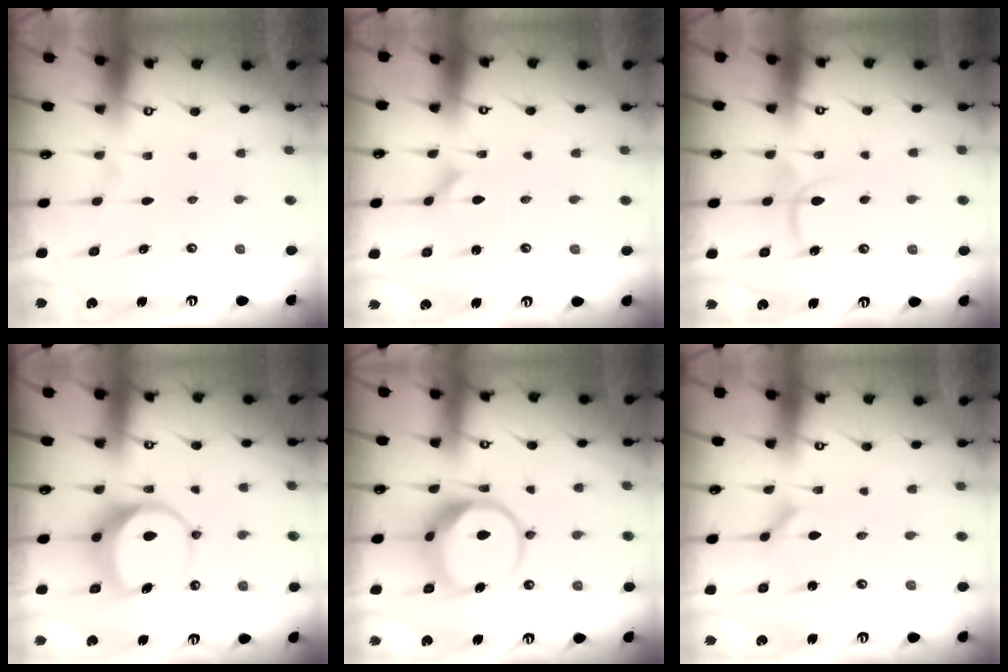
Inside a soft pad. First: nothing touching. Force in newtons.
{"total": 3.2, "press": 3.2, "slide": 0.3}
{"total": 5.7, "press": 5.7, "slide": 0.8}
{"total": 7.8, "press": 7.7, "slide": 1.1}
{"total": 11.6, "press": 11.5, "slide": 1.4}
{"total": 2.1, "press": 2.1, "slide": 0.3}